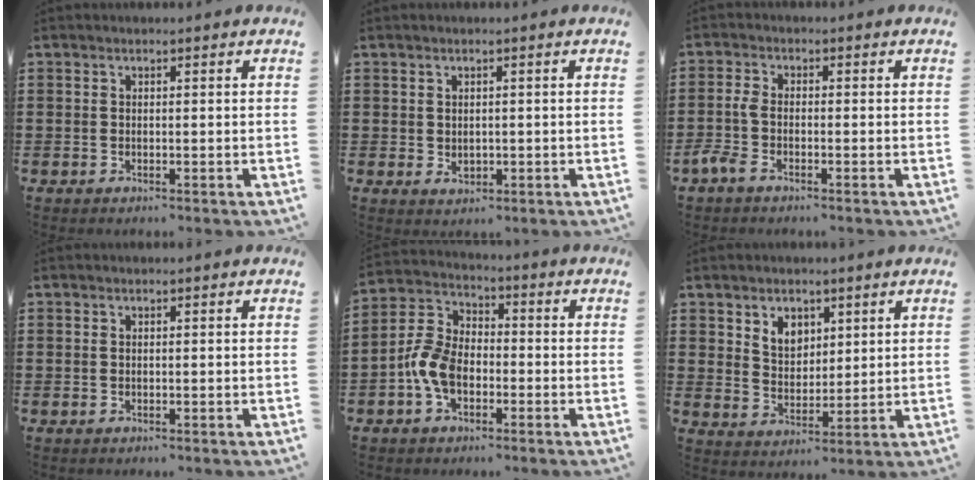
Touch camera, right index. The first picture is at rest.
{"total": 1.5, "force": [0.1, 1.3, 0.8], "torque": [-0.017, 0.003, 0.002]}
{"total": 2.7, "force": [-1.6, 0.9, 2.0], "torque": [-0.064, -0.006, -0.038]}
{"total": 0.0}
{"total": 7.1, "force": [-2.5, 4.5, 4.9], "torque": [-0.130, 0.002, -0.055]}
{"total": 4.7, "force": [3.0, 3.3, 1.3], "torque": [-0.042, 0.010, 0.056]}